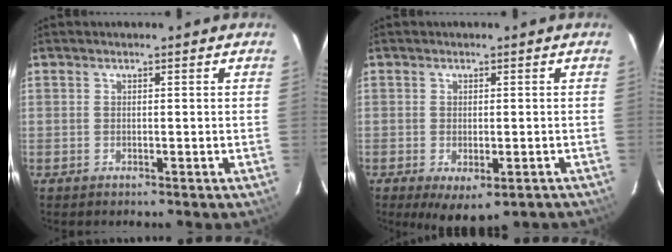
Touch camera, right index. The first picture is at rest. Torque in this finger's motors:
{"motor_torque": [1.13, -0.93, 0.39, 0.05]}